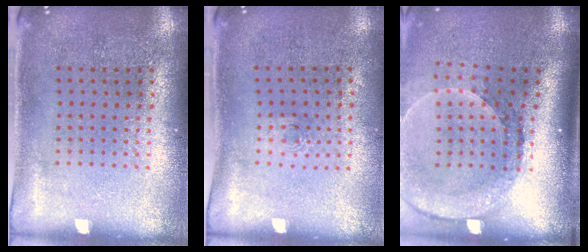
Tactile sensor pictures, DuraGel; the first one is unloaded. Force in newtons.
{"total": 0.5, "press": 0.2, "slide": 0.5}
{"total": 2.7, "press": 2.0, "slide": 1.8}